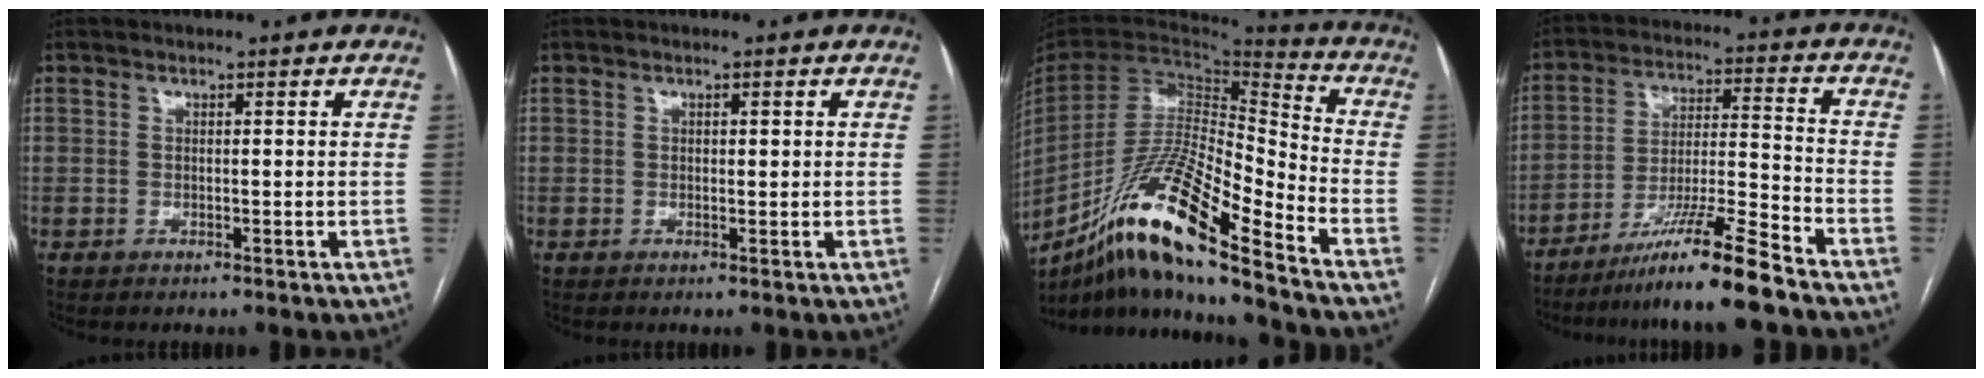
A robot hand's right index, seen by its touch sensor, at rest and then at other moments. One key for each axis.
{"total": 0.9, "fx": 0.3, "fy": 0.4, "fz": 0.8, "tx": -0.012, "ty": 0.000, "tz": 0.005}
{"total": 20.4, "fx": -14.1, "fy": 1.2, "fz": 14.7, "tx": -0.298, "ty": -0.026, "tz": -0.262}
{"total": 12.1, "fx": -9.4, "fy": -1.5, "fz": 7.4, "tx": -0.126, "ty": -0.014, "tz": -0.168}